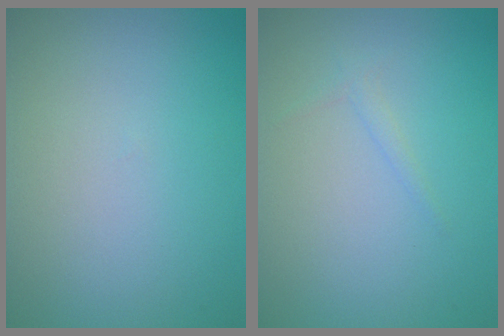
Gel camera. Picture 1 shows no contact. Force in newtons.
{"total": 0.8, "press": 0.8, "slide": 0.1}